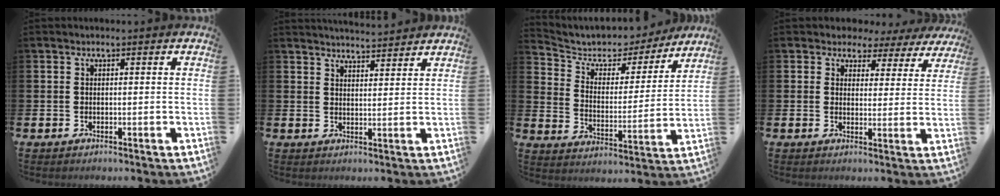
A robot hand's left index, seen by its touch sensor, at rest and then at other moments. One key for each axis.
{"total": 3.7, "fx": 3.7, "fy": 0.0, "fz": -0.2, "tx": -0.005, "ty": -0.021, "tz": 0.067}
{"total": 5.9, "fx": 5.1, "fy": 2.8, "fz": 0.8, "tx": -0.055, "ty": -0.037, "tz": 0.084}
{"total": 2.8, "fx": 1.9, "fy": 2.1, "fz": 0.0, "tx": -0.016, "ty": -0.015, "tz": 0.026}